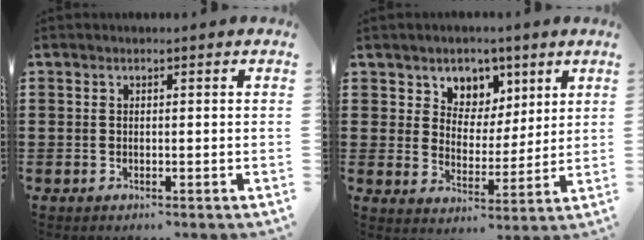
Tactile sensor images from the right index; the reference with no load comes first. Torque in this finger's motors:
{"motor_torque": [0.26, 0.11, 0.17, 0.05]}